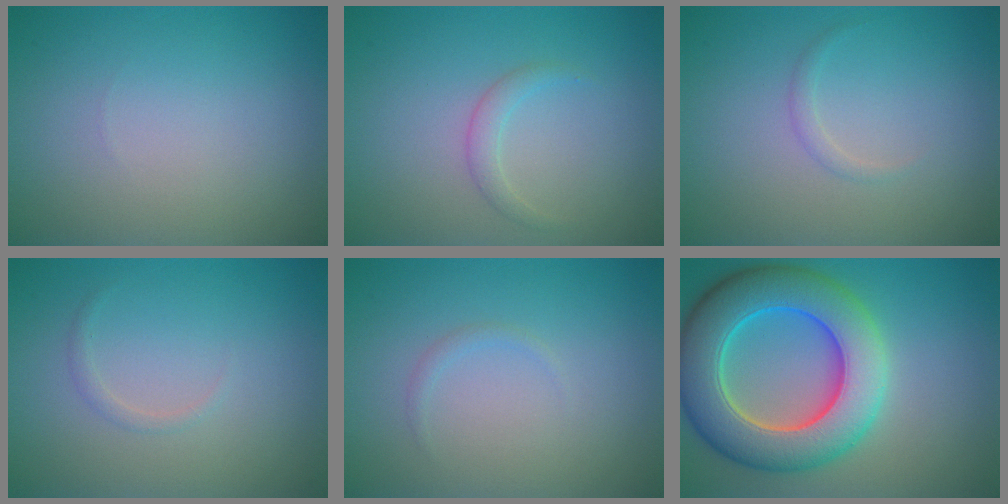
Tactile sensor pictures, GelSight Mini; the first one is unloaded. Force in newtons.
{"total": 1.2, "press": 1.2, "slide": 0.1}
{"total": 0.7, "press": 0.7, "slide": 0.0}
{"total": 0.7, "press": 0.7, "slide": 0.1}
{"total": 0.6, "press": 0.6, "slide": 0.0}
{"total": 10.6, "press": 10.6, "slide": 0.5}